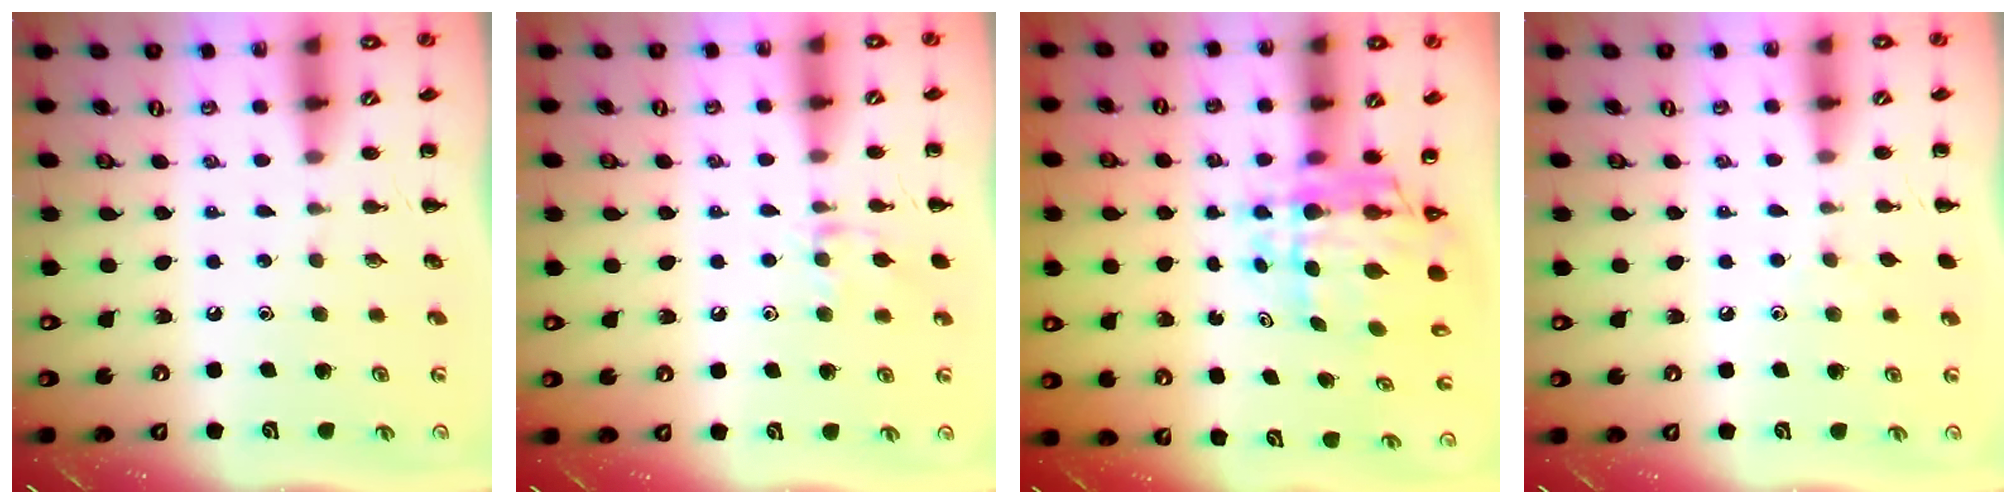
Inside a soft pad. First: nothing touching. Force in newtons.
{"total": 8.0, "press": 7.9, "slide": 1.4}
{"total": 8.1, "press": 7.7, "slide": 2.5}
{"total": 3.4, "press": 3.1, "slide": 1.3}